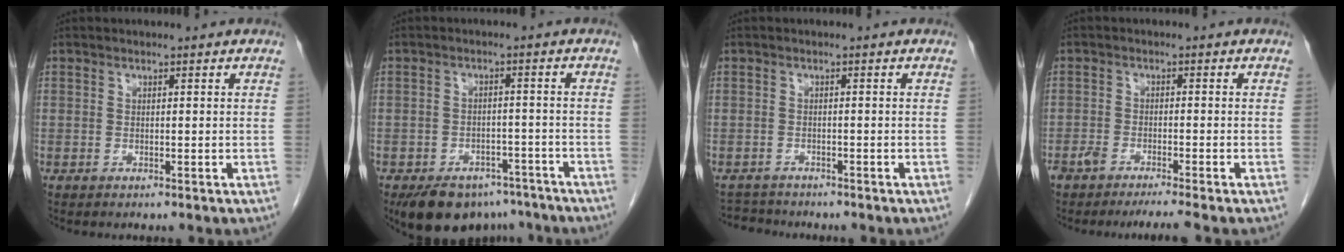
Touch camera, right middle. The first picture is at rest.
{"total": 10.9, "force": [-8.4, 5.9, 3.9], "torque": [-0.053, 0.004, -0.115]}
{"total": 3.2, "force": [-3.1, 0.8, -0.4], "torque": [0.007, -0.010, -0.052]}
{"total": 4.6, "force": [-3.8, -0.1, 2.6], "torque": [-0.043, -0.004, -0.064]}